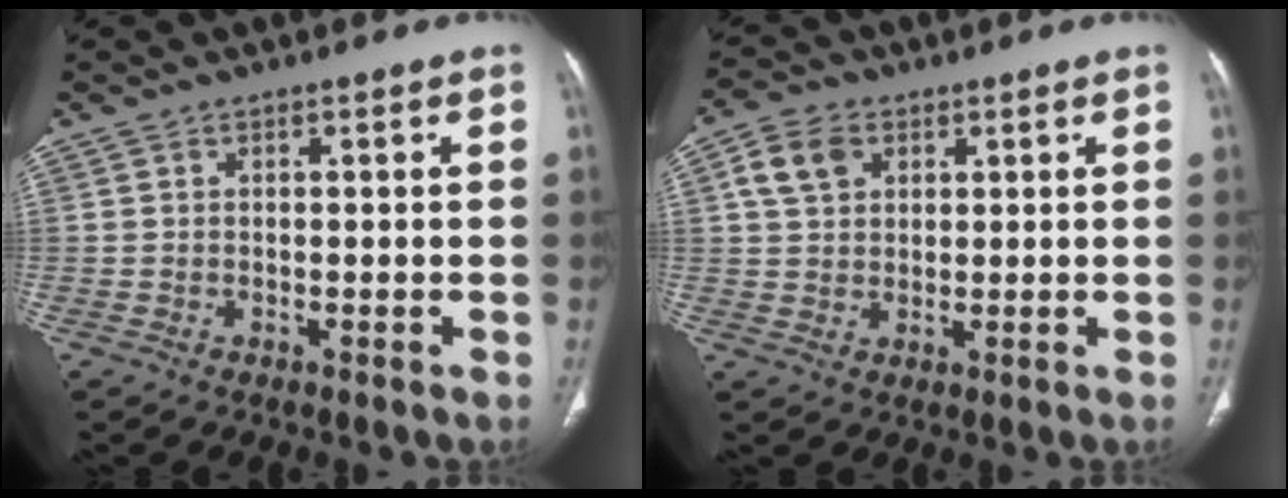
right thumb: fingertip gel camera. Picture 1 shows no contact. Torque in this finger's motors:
{"motor_torque": [-0.16, 0.27, 0.35, -0.38, -0.01]}